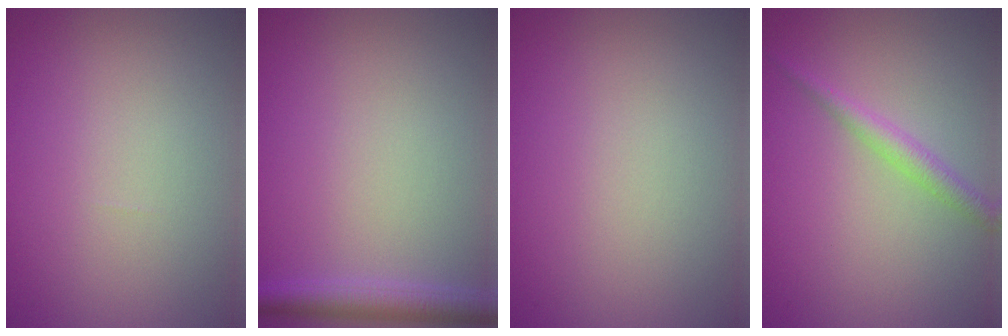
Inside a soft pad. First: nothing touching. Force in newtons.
{"total": 2.8, "press": 2.8, "slide": 0.2}
{"total": 0.0}
{"total": 1.9, "press": 1.9, "slide": 0.0}